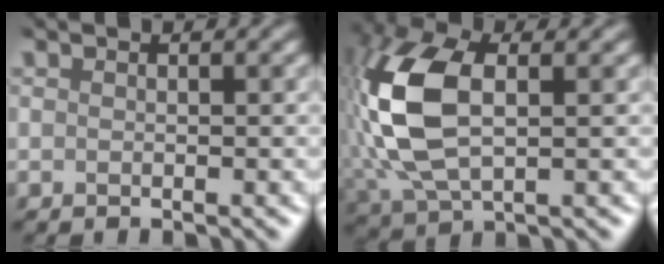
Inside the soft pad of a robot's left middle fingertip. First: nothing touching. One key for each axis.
{"total": 9.6, "fx": 0.2, "fy": 5.5, "fz": 7.9, "tx": -0.222, "ty": 0.005, "tz": 0.018}